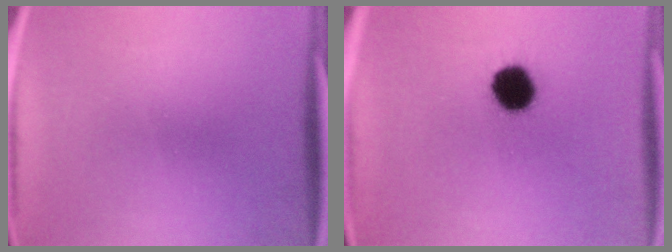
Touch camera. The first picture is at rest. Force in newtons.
{"total": 10.4}